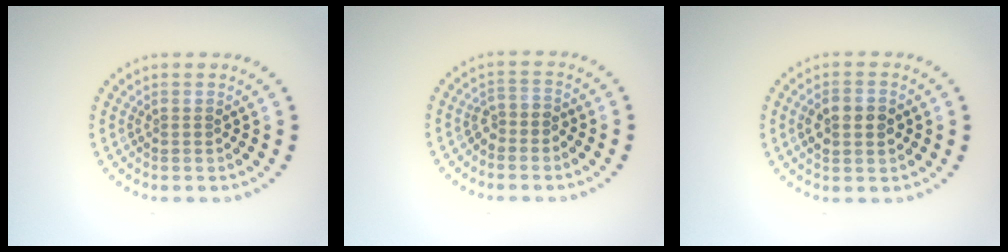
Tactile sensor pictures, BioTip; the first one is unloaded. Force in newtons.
{"total": 1.7, "press": 1.3, "slide": 1.1}
{"total": 3.6, "press": 3.6, "slide": 0.1}